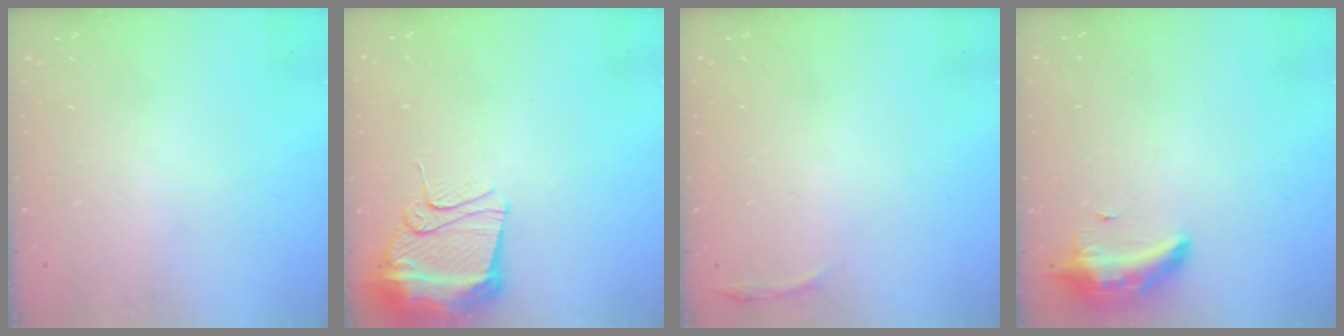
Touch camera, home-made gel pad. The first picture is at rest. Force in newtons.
{"total": 12.1, "press": 12.0, "slide": 1.4}
{"total": 3.0, "press": 1.9, "slide": 2.3}
{"total": 8.5, "press": 8.4, "slide": 1.4}